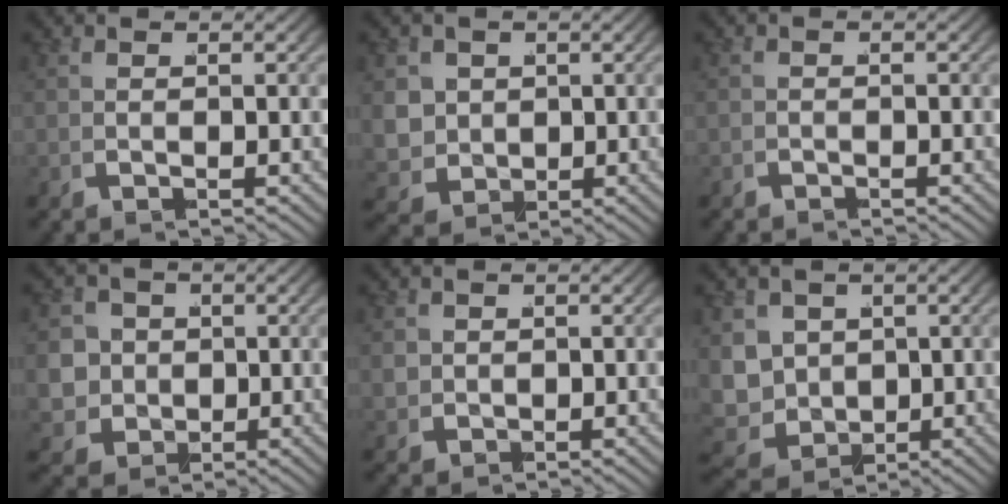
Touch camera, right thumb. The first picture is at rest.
{"total": 6.2, "force": [-0.3, 5.3, 3.2], "torque": [-0.095, -0.047, 0.009]}
{"total": 0.9, "force": [-0.8, 0.1, -0.3], "torque": [0.003, -0.006, -0.020]}
{"total": 8.4, "force": [-0.9, 7.4, 4.0], "torque": [-0.104, -0.044, -0.010]}
{"total": 1.7, "force": [0.4, 1.5, 0.6], "torque": [-0.024, -0.016, 0.018]}
{"total": 8.9, "force": [-1.9, 7.5, 4.4], "torque": [-0.132, -0.067, -0.015]}